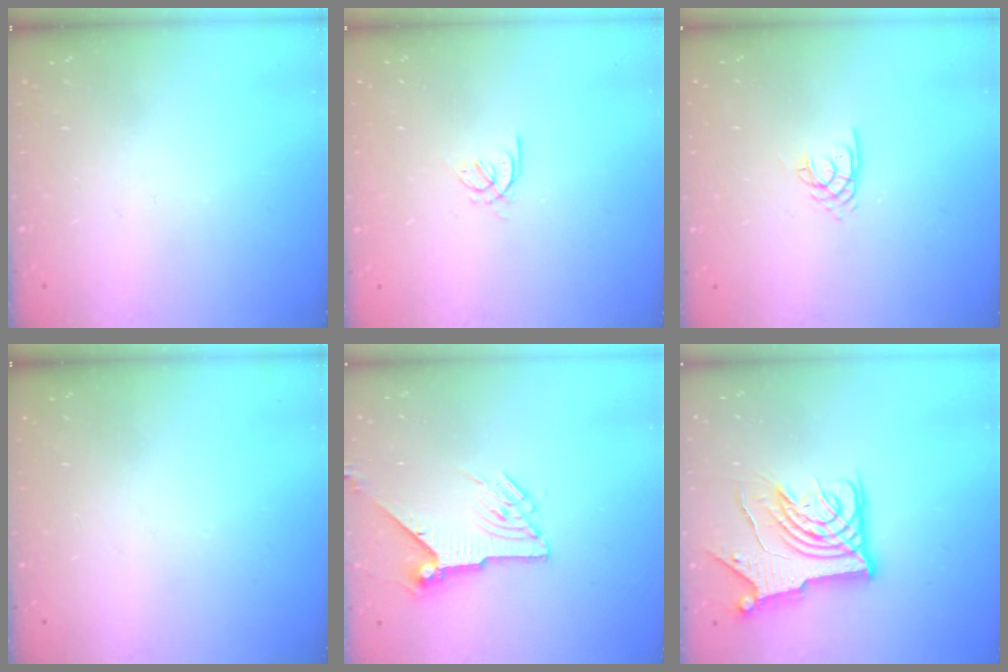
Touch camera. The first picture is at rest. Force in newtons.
{"total": 2.6, "press": 2.5, "slide": 0.7}
{"total": 1.9, "press": 1.8, "slide": 0.3}
{"total": 0.0}
{"total": 7.8, "press": 7.8, "slide": 0.2}
{"total": 12.6, "press": 12.6, "slide": 1.4}